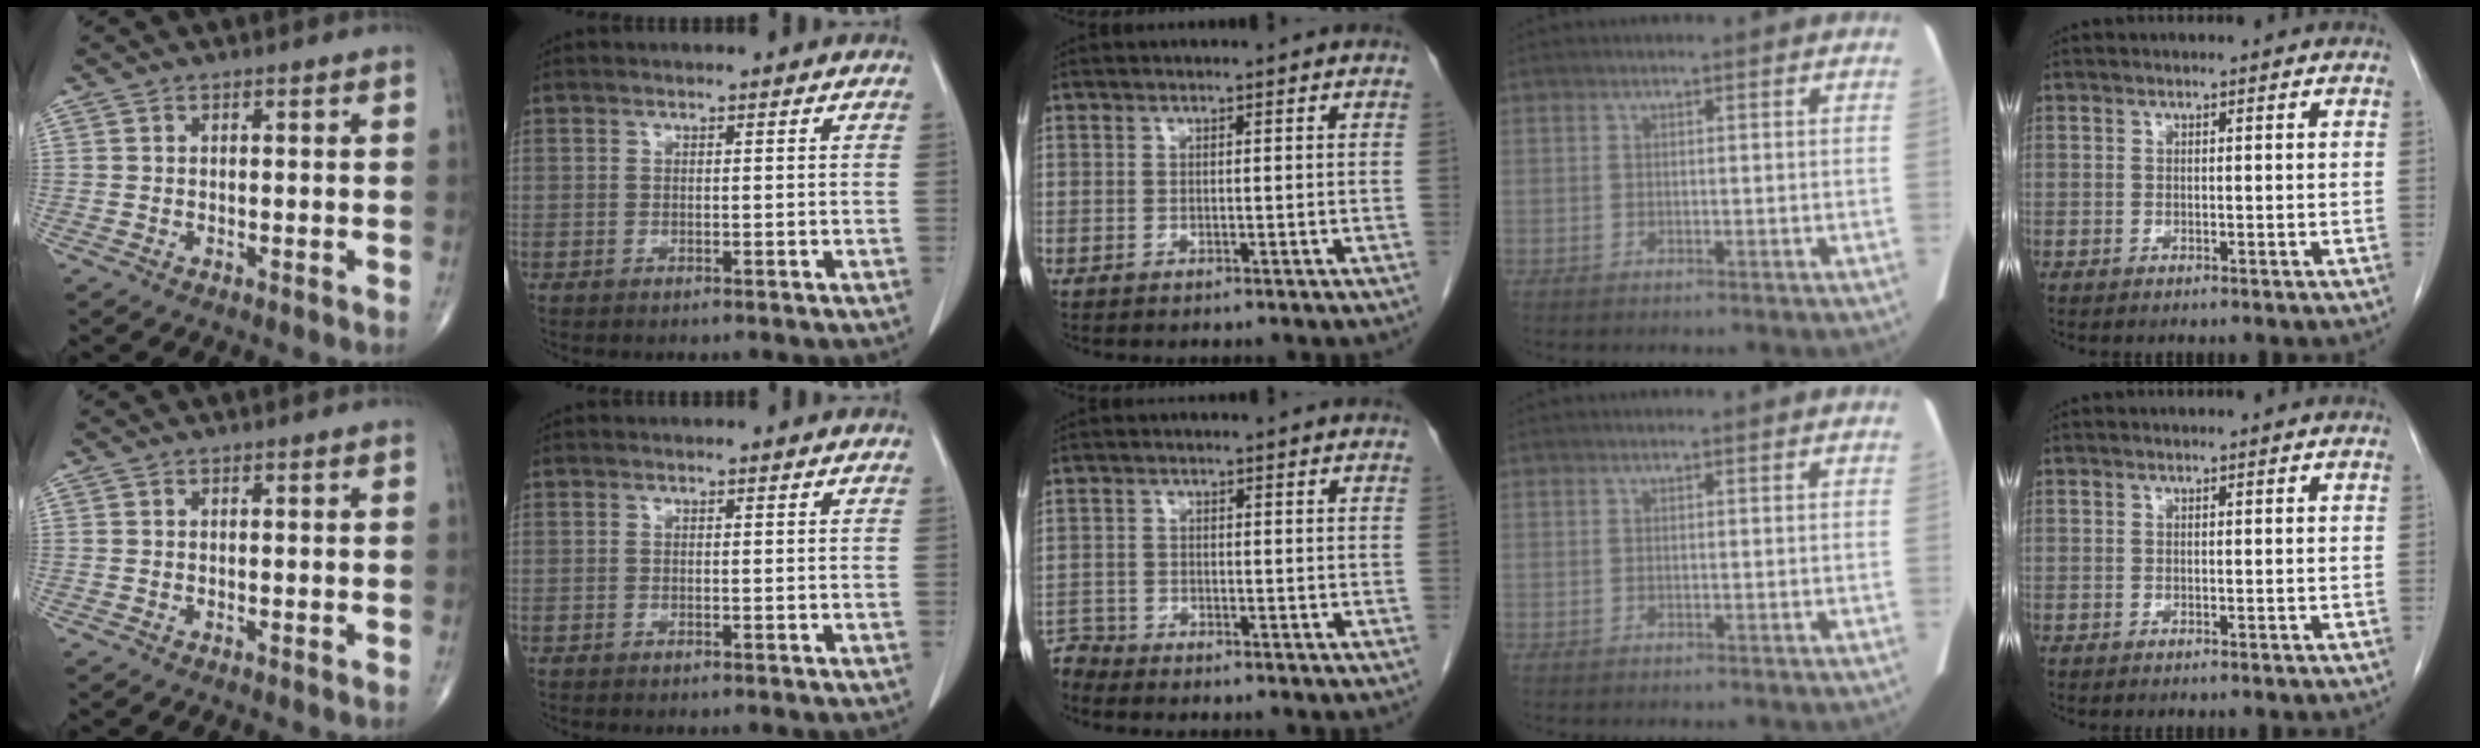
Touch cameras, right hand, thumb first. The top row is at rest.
{"middle": {"total": 2.5, "force": [-2.3, -0.2, -0.9], "torque": [0.025, -0.013, -0.044]}}